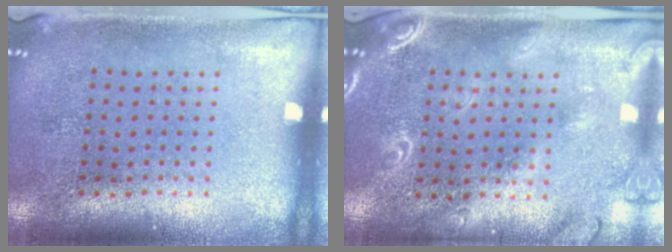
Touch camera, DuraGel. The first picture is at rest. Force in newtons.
{"total": 2.1, "press": 1.9, "slide": 0.7}